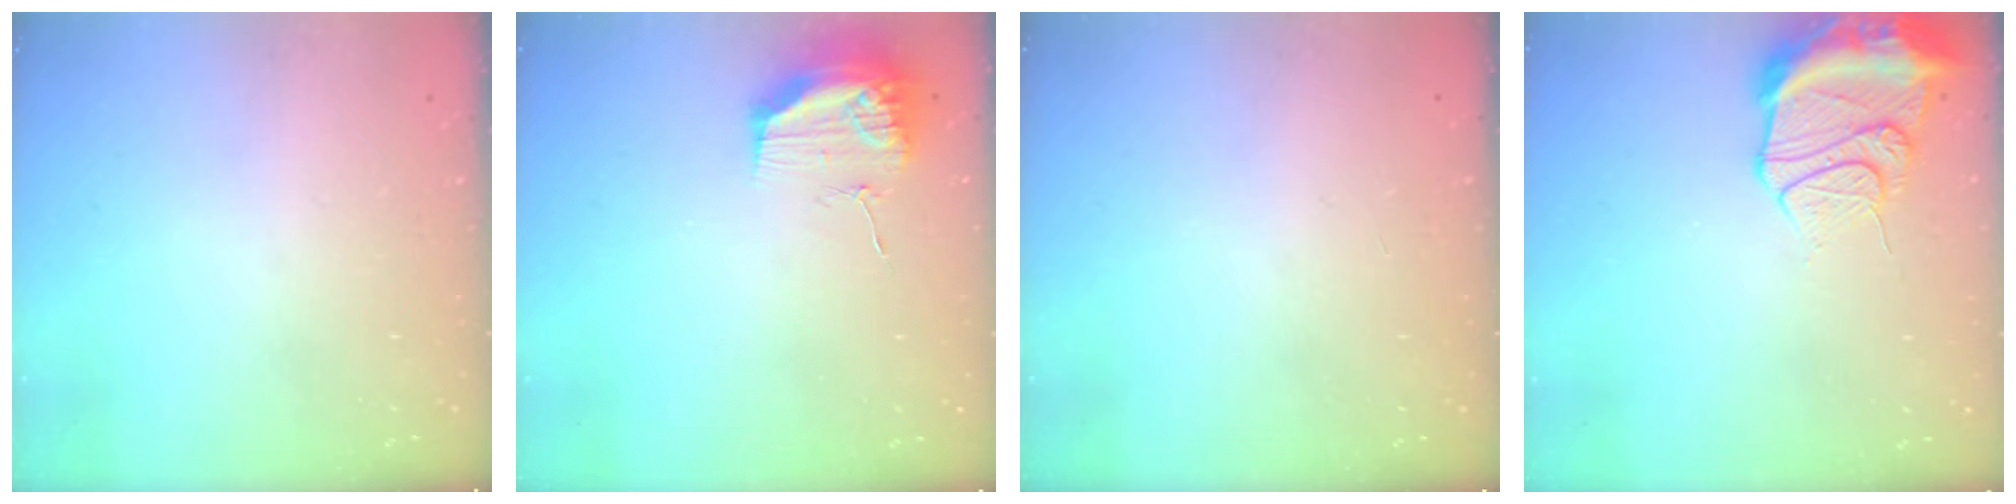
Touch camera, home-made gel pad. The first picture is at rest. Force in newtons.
{"total": 11.7, "press": 11.6, "slide": 1.0}
{"total": 1.0, "press": 0.0, "slide": 1.0}
{"total": 14.0, "press": 13.9, "slide": 1.7}